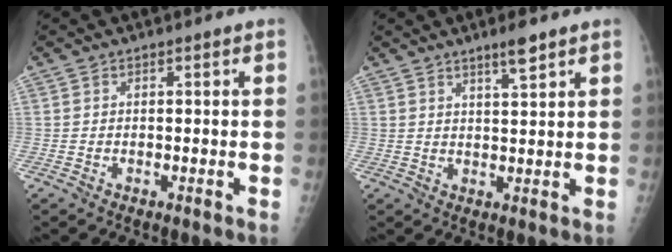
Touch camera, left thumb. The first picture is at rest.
{"total": 4.2, "force": [2.9, 0.5, 2.9], "torque": [-0.046, -0.019, 0.051]}